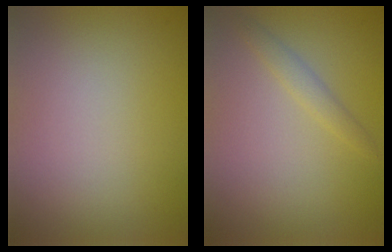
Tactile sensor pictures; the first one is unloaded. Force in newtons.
{"total": 1.3, "press": 1.3, "slide": 0.0}